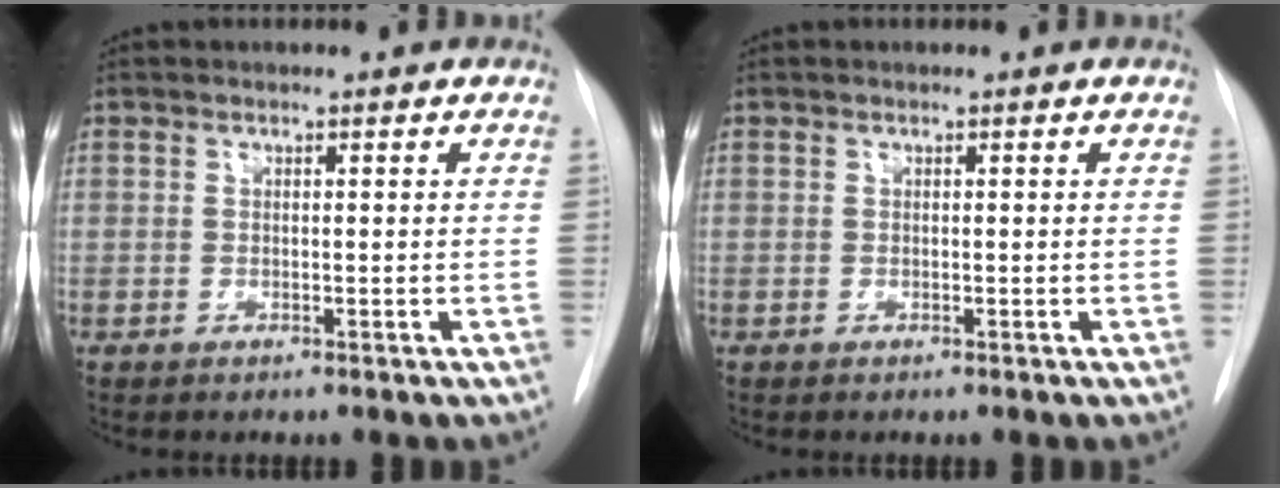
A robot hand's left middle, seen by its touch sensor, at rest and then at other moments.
{"total": 0.0}